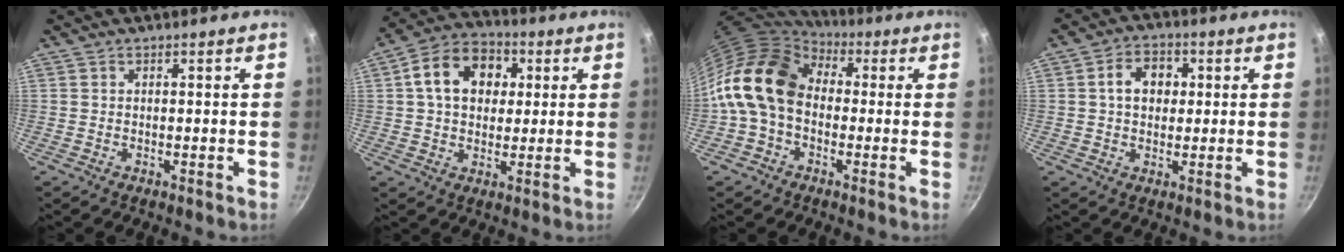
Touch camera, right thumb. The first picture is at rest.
{"total": 13.2, "force": [3.0, 9.9, 8.2], "torque": [-0.112, 0.018, 0.034]}
{"total": 16.6, "force": [0.6, 12.3, 11.1], "torque": [-0.199, 0.035, -0.008]}
{"total": 6.9, "force": [1.1, 5.3, 4.3], "torque": [-0.045, 0.010, 0.010]}